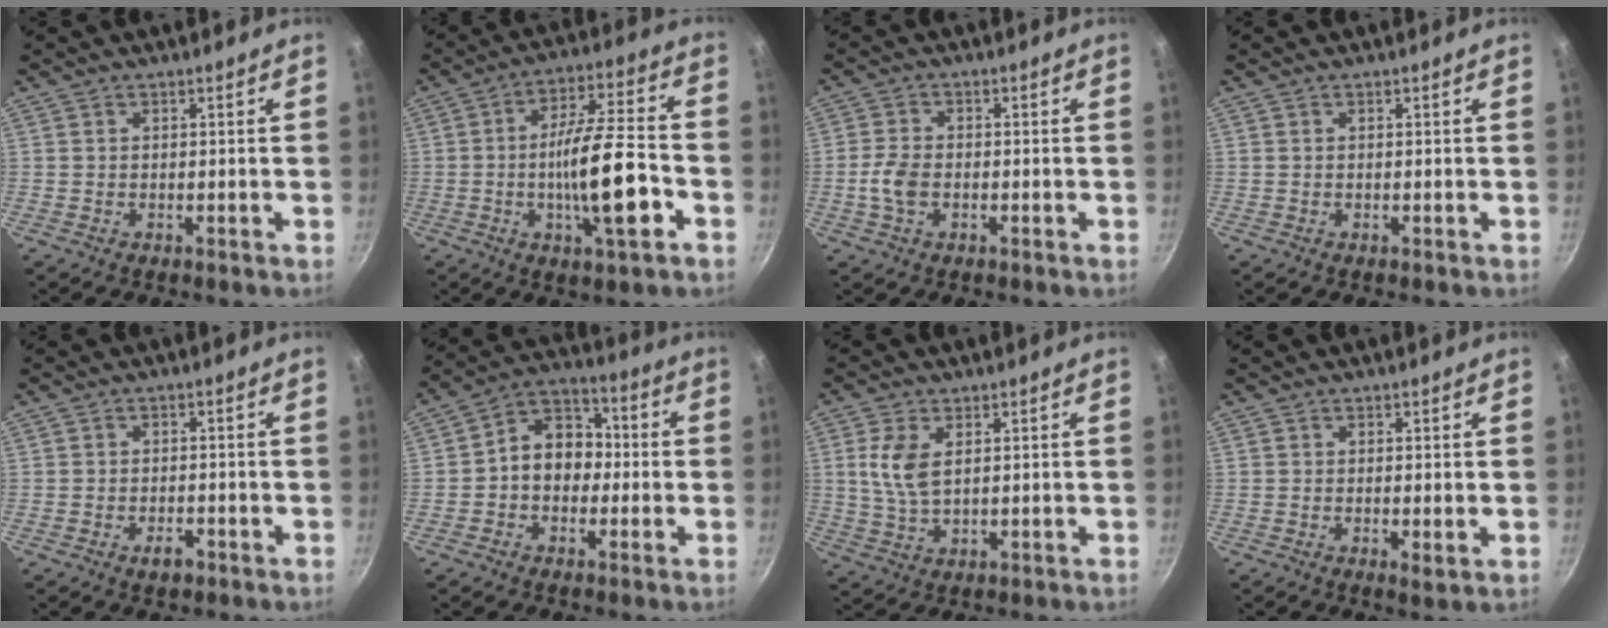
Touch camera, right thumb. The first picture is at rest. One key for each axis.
{"total": 15.5, "fx": -4.4, "fy": 3.9, "fz": 14.4, "tx": -0.228, "ty": 0.026, "tz": -0.075}
{"total": 4.8, "fx": -1.2, "fy": 3.0, "fz": 3.6, "tx": -0.078, "ty": 0.012, "tz": -0.029}
{"total": 0.0}
{"total": 2.7, "fx": -1.5, "fy": 1.5, "fz": 1.7, "tx": -0.022, "ty": 0.012, "tz": -0.024}
{"total": 10.2, "fx": -0.8, "fy": 8.1, "fz": 6.2, "tx": -0.048, "ty": 0.036, "tz": -0.032}
{"total": 6.8, "fx": 1.7, "fy": 3.7, "fz": 5.4, "tx": -0.111, "ty": -0.007, "tz": 0.036}
{"total": 1.6, "fx": 0.2, "fy": 0.6, "fz": 1.5, "tx": -0.024, "ty": -0.010, "tz": 0.000}